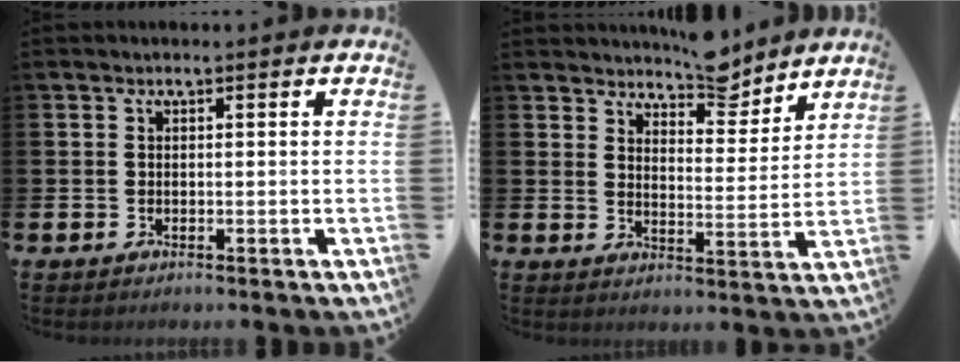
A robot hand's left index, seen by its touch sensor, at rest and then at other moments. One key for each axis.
{"total": 7.1, "fx": 6.8, "fy": 1.6, "fz": 0.9, "tx": -0.020, "ty": -0.044, "tz": 0.125}